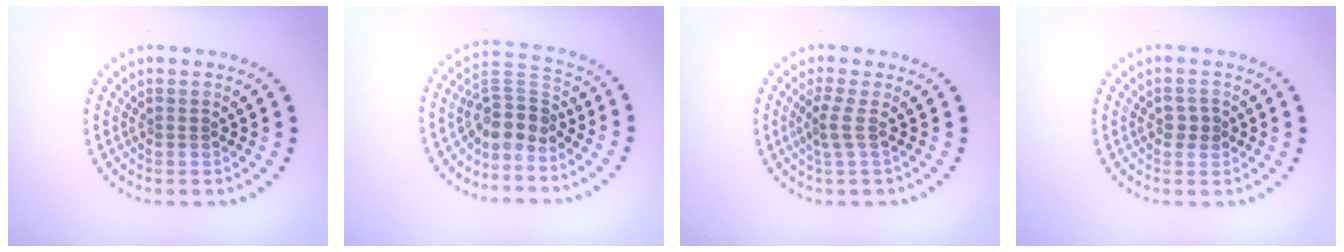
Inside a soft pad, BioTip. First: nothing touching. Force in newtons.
{"total": 3.7, "press": 3.0, "slide": 2.1}
{"total": 2.0, "press": 1.4, "slide": 1.4}
{"total": 1.5, "press": 1.5, "slide": 0.1}